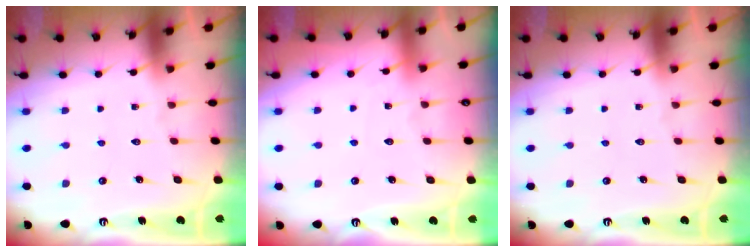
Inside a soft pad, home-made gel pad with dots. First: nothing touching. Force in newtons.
{"total": 2.1, "press": 2.1, "slide": 0.2}
{"total": 0.0}